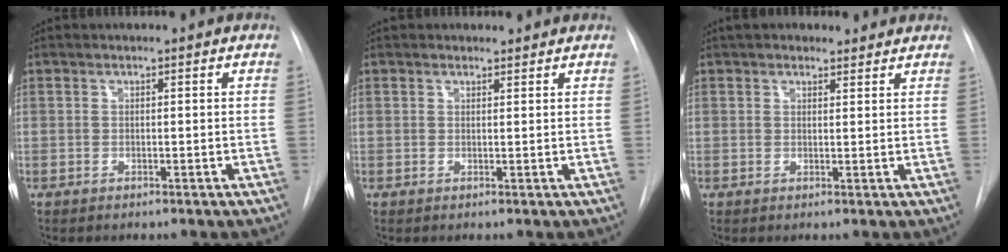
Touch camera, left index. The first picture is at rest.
{"total": 0.8, "force": [0.6, 0.6, 0.0], "torque": [0.001, 0.003, 0.005]}
{"total": 5.1, "force": [4.1, 2.4, 1.8], "torque": [-0.016, 0.020, 0.053]}